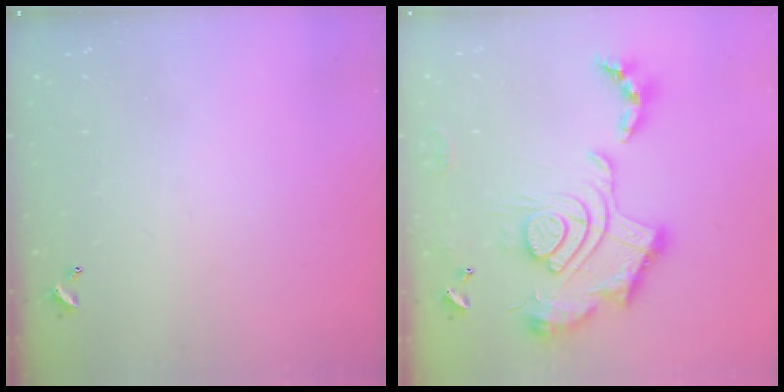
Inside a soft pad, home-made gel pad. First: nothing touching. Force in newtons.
{"total": 2.5, "press": 1.9, "slide": 1.7}